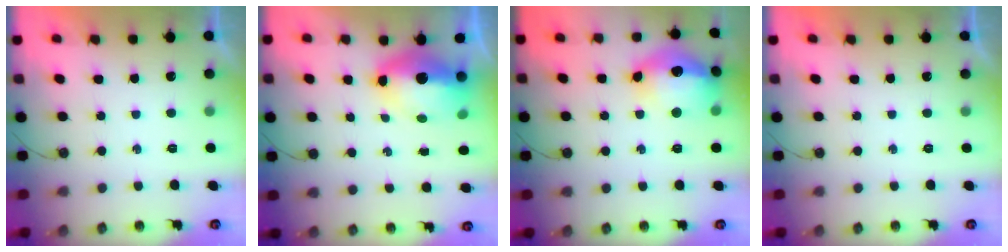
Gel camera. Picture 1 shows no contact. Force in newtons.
{"total": 12.8, "press": 12.8, "slide": 1.2}
{"total": 17.1, "press": 17.0, "slide": 1.5}
{"total": 0.0}